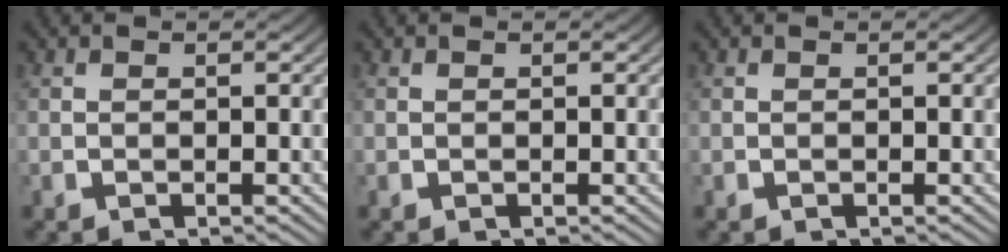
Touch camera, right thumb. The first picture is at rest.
{"total": 0.0}
{"total": 0.0}